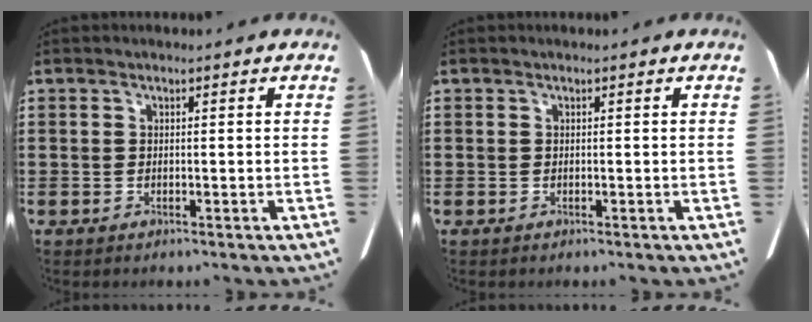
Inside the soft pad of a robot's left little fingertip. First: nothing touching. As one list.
[{"total": 0.0}]